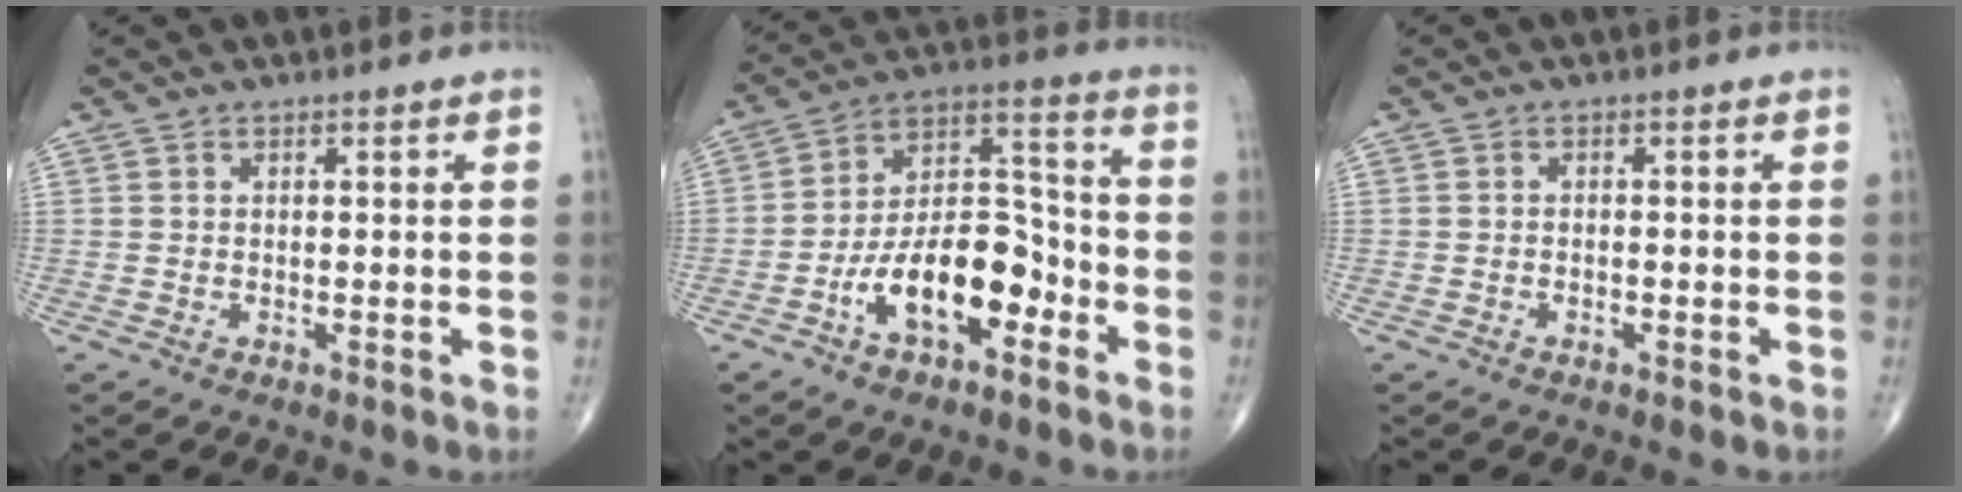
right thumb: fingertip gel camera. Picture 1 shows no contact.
{"total": 15.7, "force": [-6.4, 8.2, 11.7], "torque": [-0.173, 0.059, -0.114]}
{"total": 0.6, "force": [-0.3, 0.4, 0.3], "torque": [-0.006, 0.003, -0.007]}